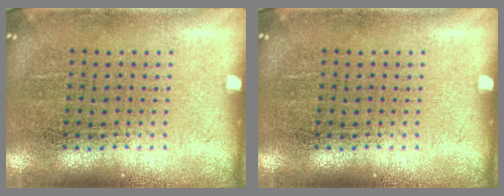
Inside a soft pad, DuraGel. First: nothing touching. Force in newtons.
{"total": 0.0}